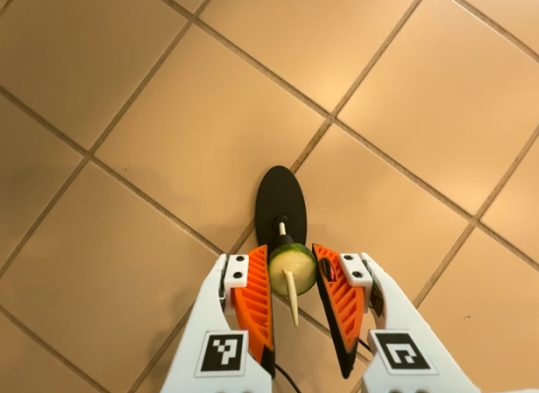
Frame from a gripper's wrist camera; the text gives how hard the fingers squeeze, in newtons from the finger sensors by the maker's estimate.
{"total": 7.1, "left": 6.5, "right": 7.7}